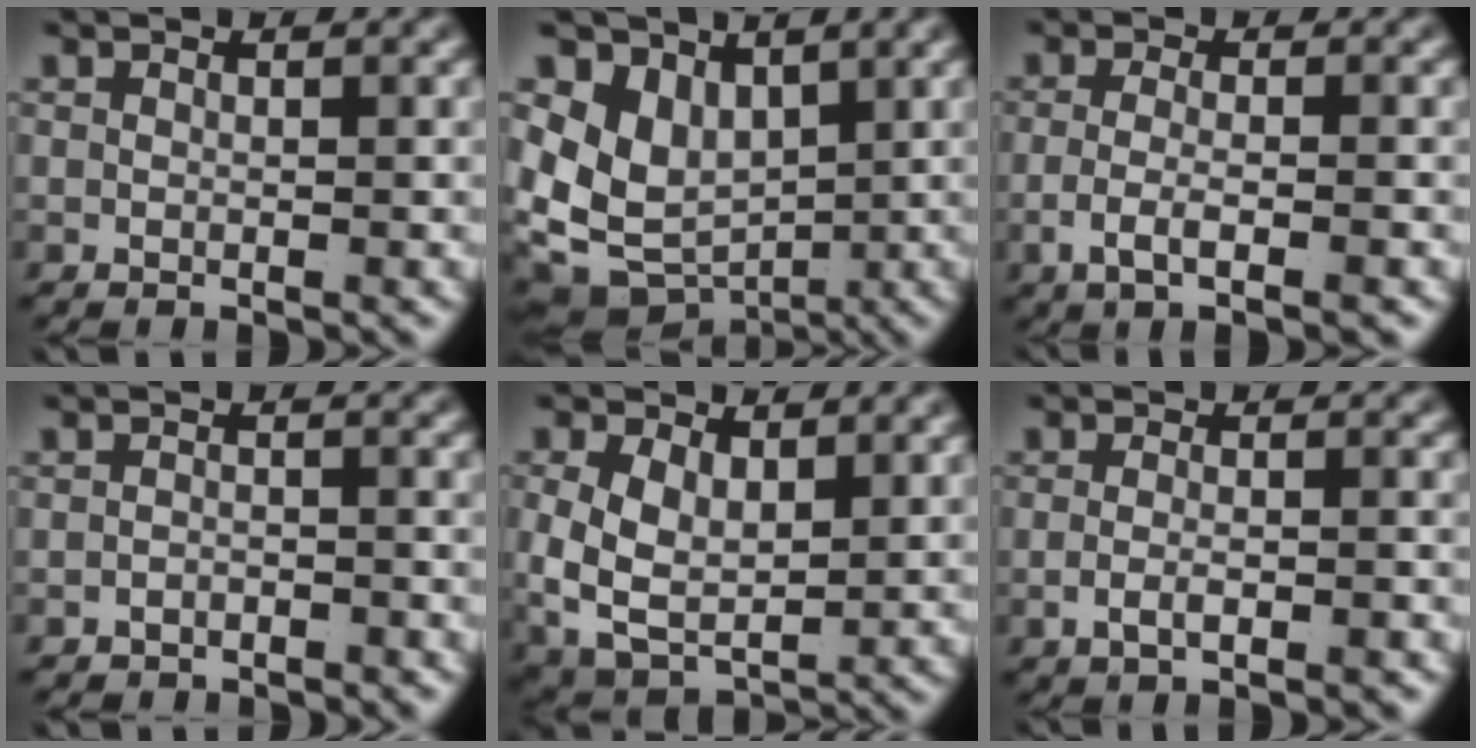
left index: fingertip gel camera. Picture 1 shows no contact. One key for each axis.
{"total": 11.2, "fx": -1.2, "fy": 9.5, "fz": 5.8, "tx": -0.143, "ty": -0.052, "tz": -0.004}
{"total": 3.2, "fx": -1.5, "fy": 0.5, "fz": 2.8, "tx": -0.058, "ty": -0.017, "tz": -0.017}
{"total": 1.8, "fx": -1.8, "fy": 0.0, "fz": 0.0, "tx": 0.003, "ty": -0.010, "tz": -0.026}
{"total": 8.4, "fx": -0.4, "fy": 6.7, "fz": 5.0, "tx": -0.133, "ty": -0.047, "tz": 0.010}
{"total": 2.0, "fx": -1.4, "fy": 0.3, "fz": 1.4, "tx": -0.031, "ty": -0.011, "tz": -0.018}